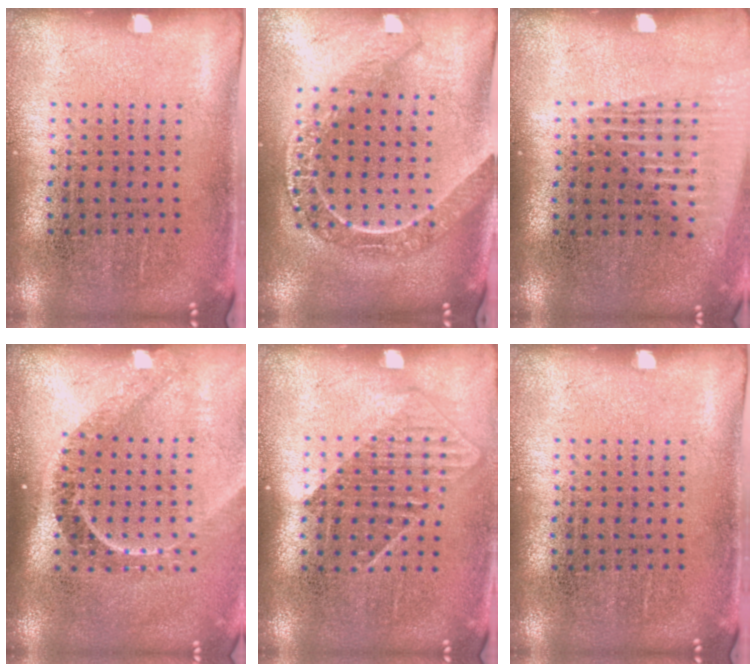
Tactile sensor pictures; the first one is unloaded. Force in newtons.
{"total": 2.2, "press": 1.9, "slide": 1.1}
{"total": 1.3, "press": 1.2, "slide": 0.2}
{"total": 2.3, "press": 1.6, "slide": 1.6}
{"total": 1.3, "press": 0.9, "slide": 0.8}
{"total": 0.0}